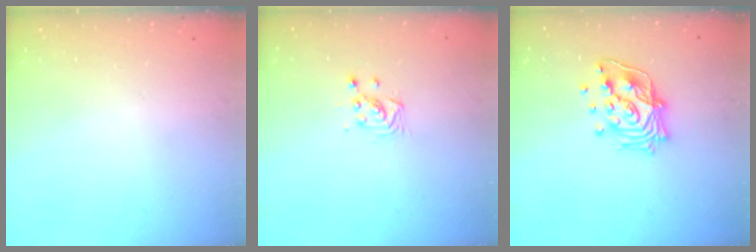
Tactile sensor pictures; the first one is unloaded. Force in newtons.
{"total": 3.8, "press": 3.8, "slide": 0.5}
{"total": 15.9, "press": 15.9, "slide": 1.3}